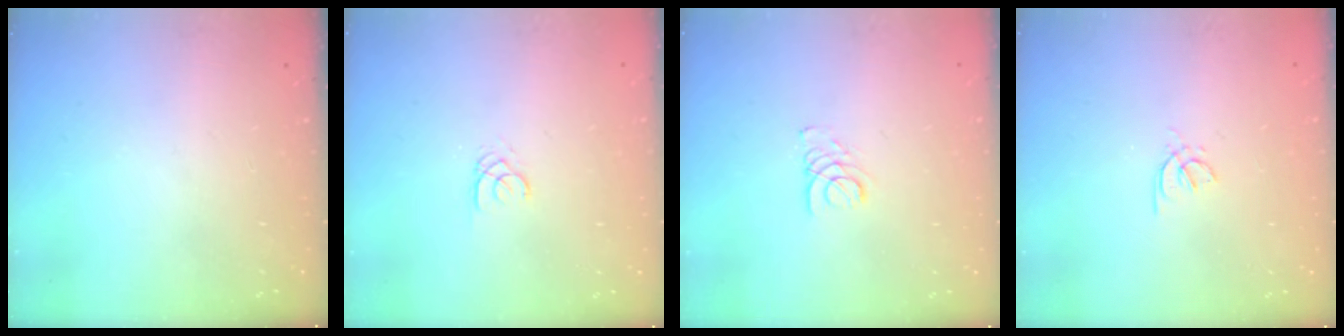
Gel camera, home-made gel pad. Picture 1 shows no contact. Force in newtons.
{"total": 1.7, "press": 1.7, "slide": 0.2}
{"total": 1.9, "press": 1.9, "slide": 0.2}
{"total": 1.2, "press": 1.2, "slide": 0.4}